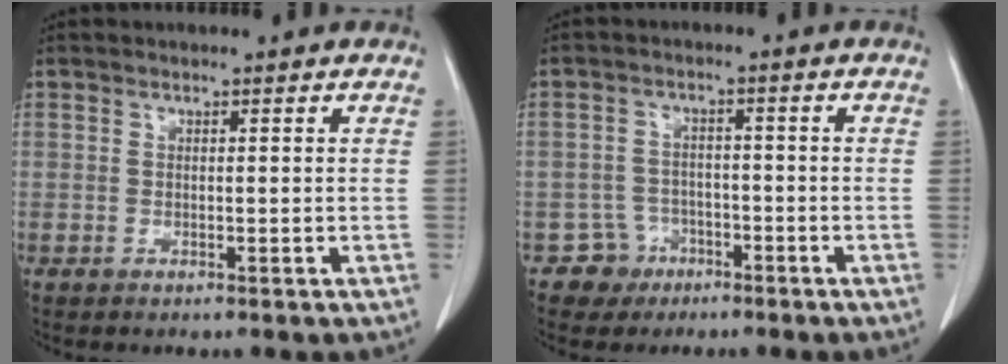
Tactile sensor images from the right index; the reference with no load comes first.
{"total": 4.3, "force": [-2.4, 3.5, -0.6], "torque": [0.017, 0.015, -0.039]}